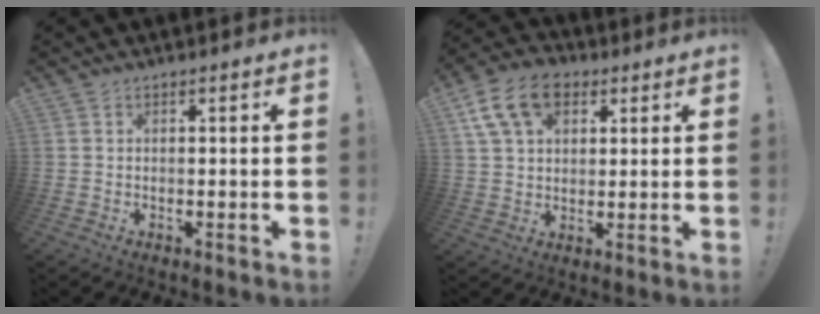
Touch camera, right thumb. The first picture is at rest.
{"total": 14.1, "force": [6.1, 9.4, 8.5], "torque": [-0.147, -0.014, 0.119]}